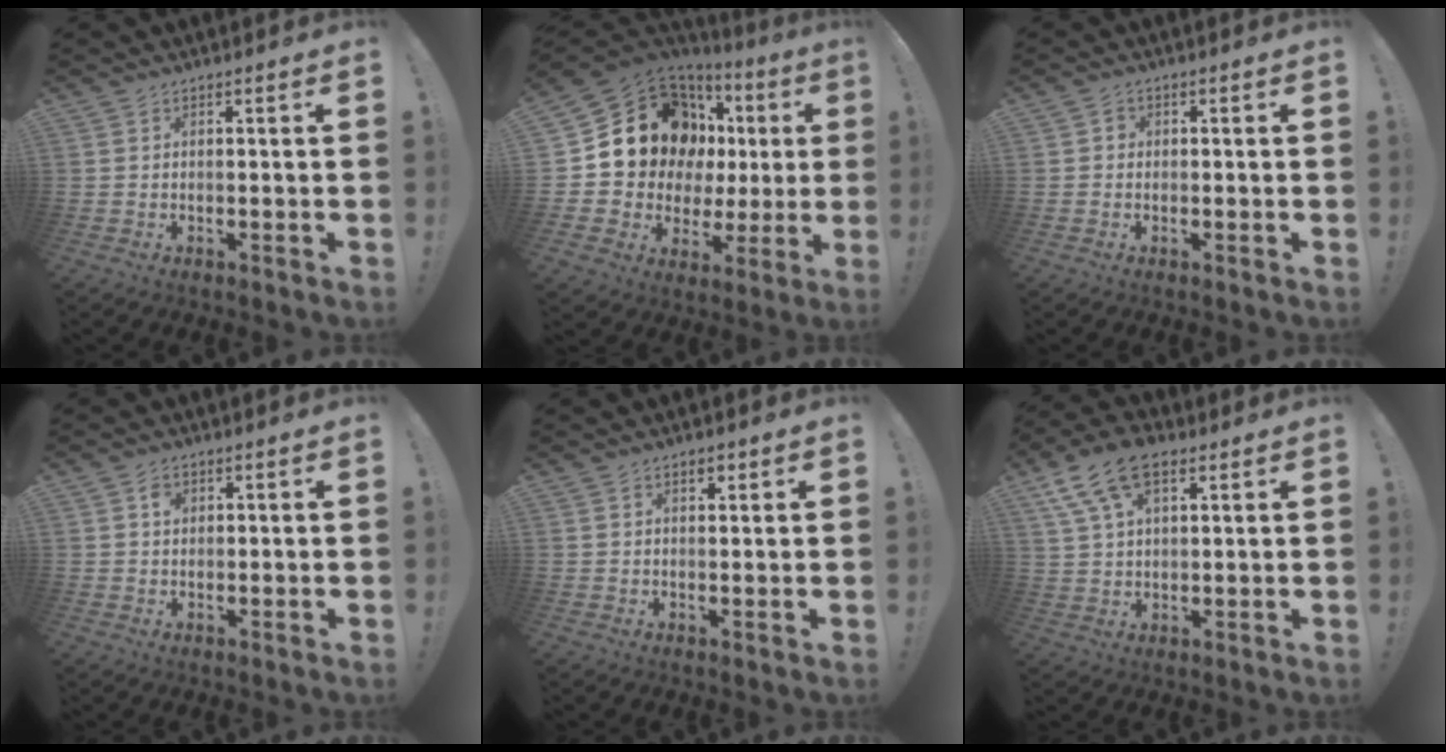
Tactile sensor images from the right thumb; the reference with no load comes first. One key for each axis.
{"total": 17.2, "fx": 7.6, "fy": 12.3, "fz": 9.4, "tx": -0.146, "ty": -0.050, "tz": 0.159}
{"total": 1.6, "fx": -0.1, "fy": 1.5, "fz": 0.5, "tx": -0.007, "ty": 0.005, "tz": -0.004}
{"total": 2.4, "fx": 1.0, "fy": 1.9, "fz": 1.1, "tx": -0.005, "ty": -0.002, "tz": 0.013}
{"total": 2.0, "fx": 1.3, "fy": 1.1, "fz": 1.1, "tx": -0.014, "ty": -0.004, "tz": 0.020}
{"total": 12.3, "fx": 6.5, "fy": 6.6, "fz": 8.1, "tx": -0.144, "ty": -0.021, "tz": 0.122}